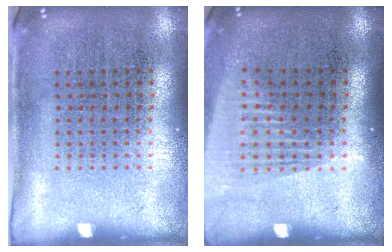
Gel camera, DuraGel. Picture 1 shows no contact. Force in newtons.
{"total": 1.4, "press": 1.2, "slide": 0.7}